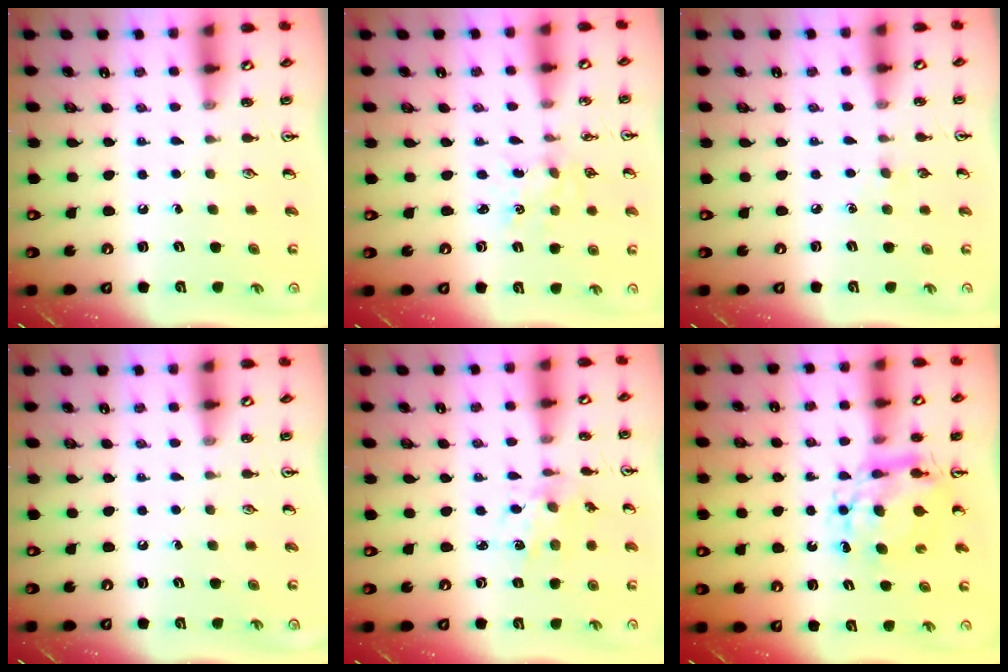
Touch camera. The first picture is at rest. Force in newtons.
{"total": 2.2, "press": 2.2, "slide": 0.3}
{"total": 3.9, "press": 3.9, "slide": 0.6}
{"total": 0.0}
{"total": 3.7, "press": 3.6, "slide": 1.0}
{"total": 7.6, "press": 7.5, "slide": 0.8}